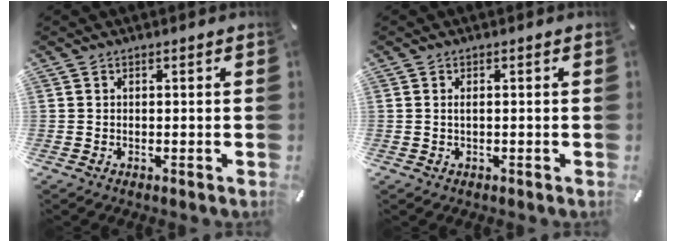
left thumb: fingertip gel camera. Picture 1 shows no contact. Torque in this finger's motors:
{"motor_torque": [0.12, -0.27, 0.01, -0.03, 0.06]}